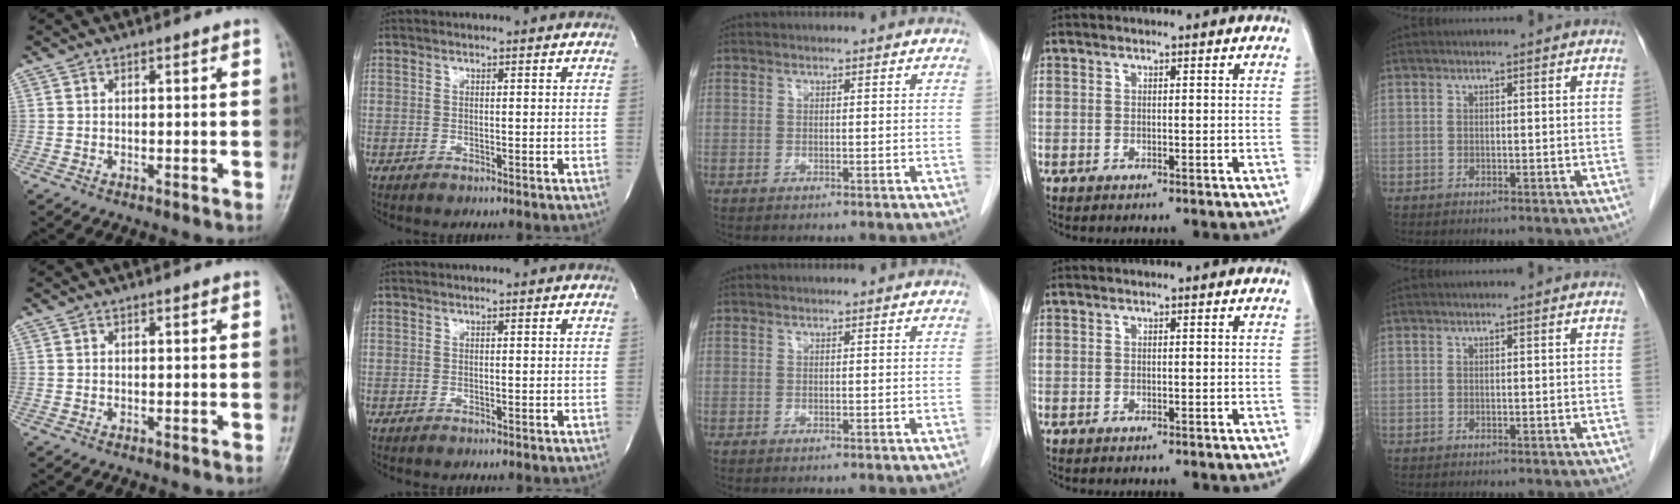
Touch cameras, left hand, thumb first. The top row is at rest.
{}